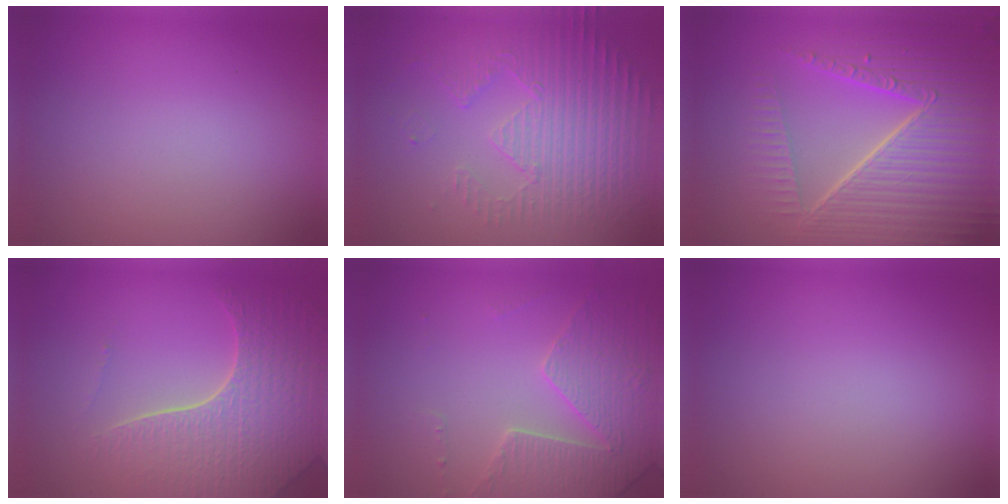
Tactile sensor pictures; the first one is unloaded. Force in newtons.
{"total": 5.6, "press": 3.5, "slide": 4.3}
{"total": 8.8, "press": 6.1, "slide": 6.4}
{"total": 7.0, "press": 5.2, "slide": 4.7}
{"total": 4.5, "press": 3.8, "slide": 2.4}
{"total": 0.0}